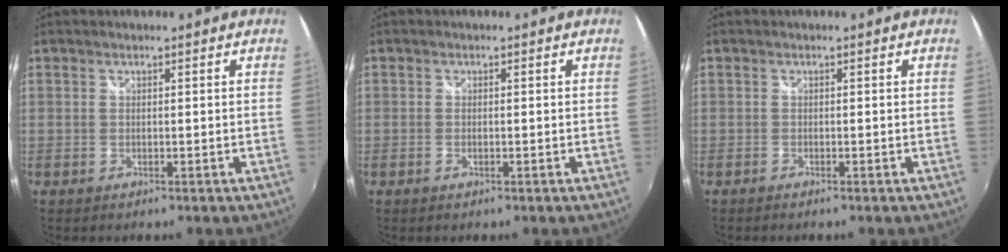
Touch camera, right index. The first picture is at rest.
{"total": 0.7, "force": [-0.3, 0.4, 0.5], "torque": [-0.011, 0.000, -0.004]}
{"total": 0.6, "force": [-0.6, 0.1, 0.2], "torque": [-0.005, -0.003, -0.012]}